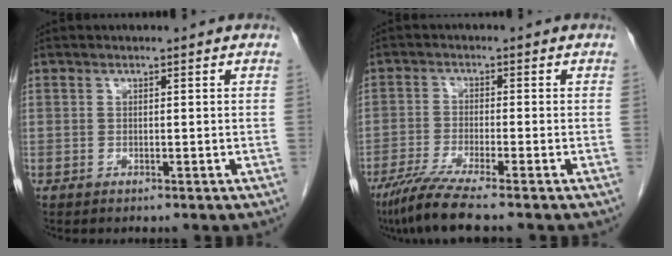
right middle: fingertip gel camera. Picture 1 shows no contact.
{"total": 6.8, "force": [-5.4, -0.9, 4.1], "torque": [-0.076, -0.026, -0.101]}